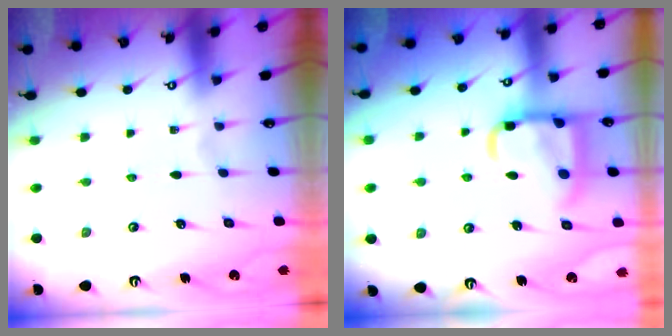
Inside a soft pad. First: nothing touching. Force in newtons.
{"total": 18.0, "press": 17.9, "slide": 1.7}